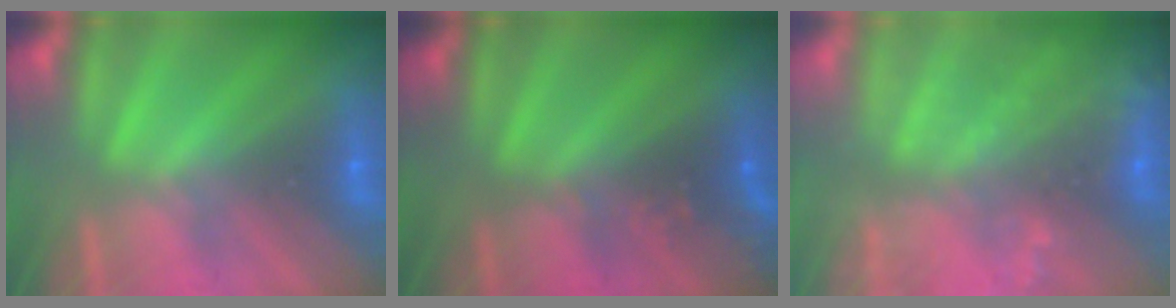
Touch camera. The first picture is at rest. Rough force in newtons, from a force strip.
{"total": 2.4}
{"total": 8.3}